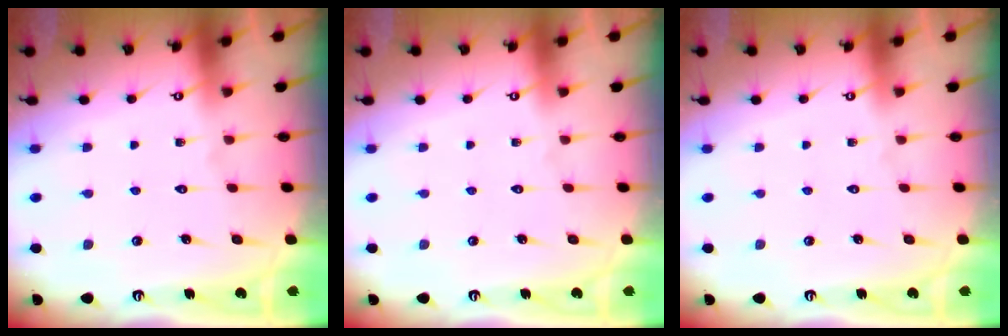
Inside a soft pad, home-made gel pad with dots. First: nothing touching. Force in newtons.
{"total": 0.0}
{"total": 0.0}